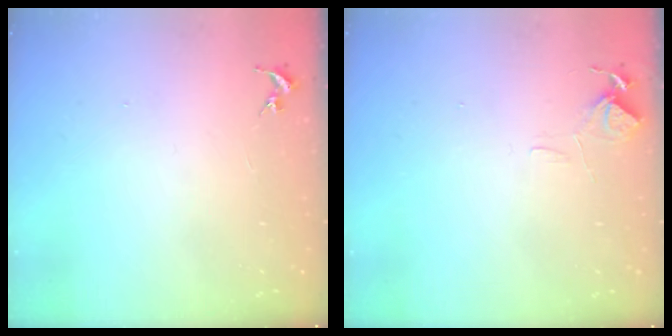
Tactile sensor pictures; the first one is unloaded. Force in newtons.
{"total": 4.7, "press": 4.7, "slide": 0.5}